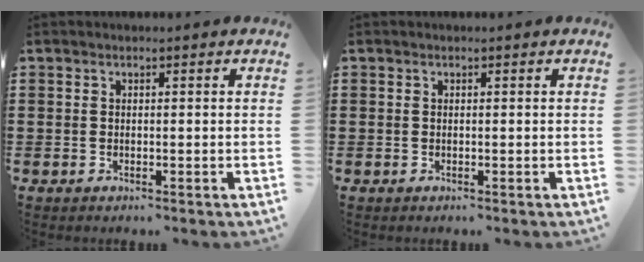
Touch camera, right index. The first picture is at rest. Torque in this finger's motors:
{"motor_torque": [1.09, 1.05, -0.01, 0.00]}